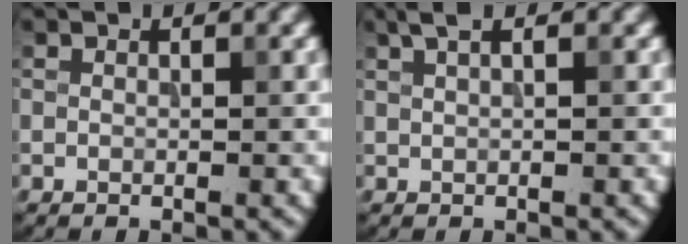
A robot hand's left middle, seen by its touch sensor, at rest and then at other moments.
{"total": 1.9, "force": [1.2, 0.6, 1.4], "torque": [-0.020, 0.000, 0.017]}